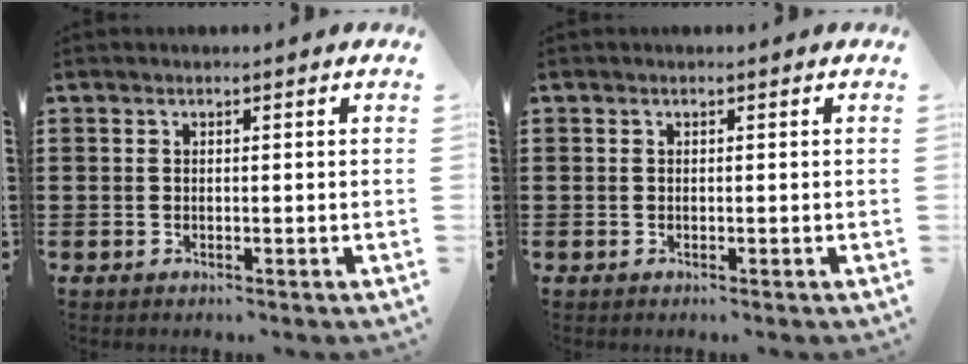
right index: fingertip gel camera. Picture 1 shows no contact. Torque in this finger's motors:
{"motor_torque": [1.02, 1.12, 0.01, 0.01]}